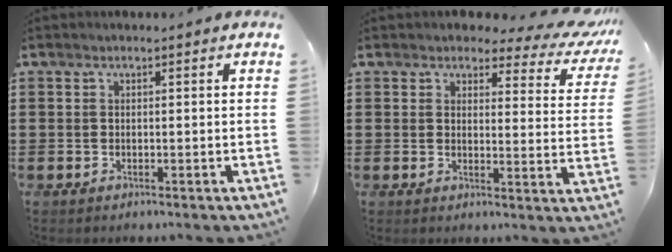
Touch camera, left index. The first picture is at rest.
{"total": 3.8, "force": [3.2, 1.1, 1.7], "torque": [-0.043, -0.019, 0.051]}